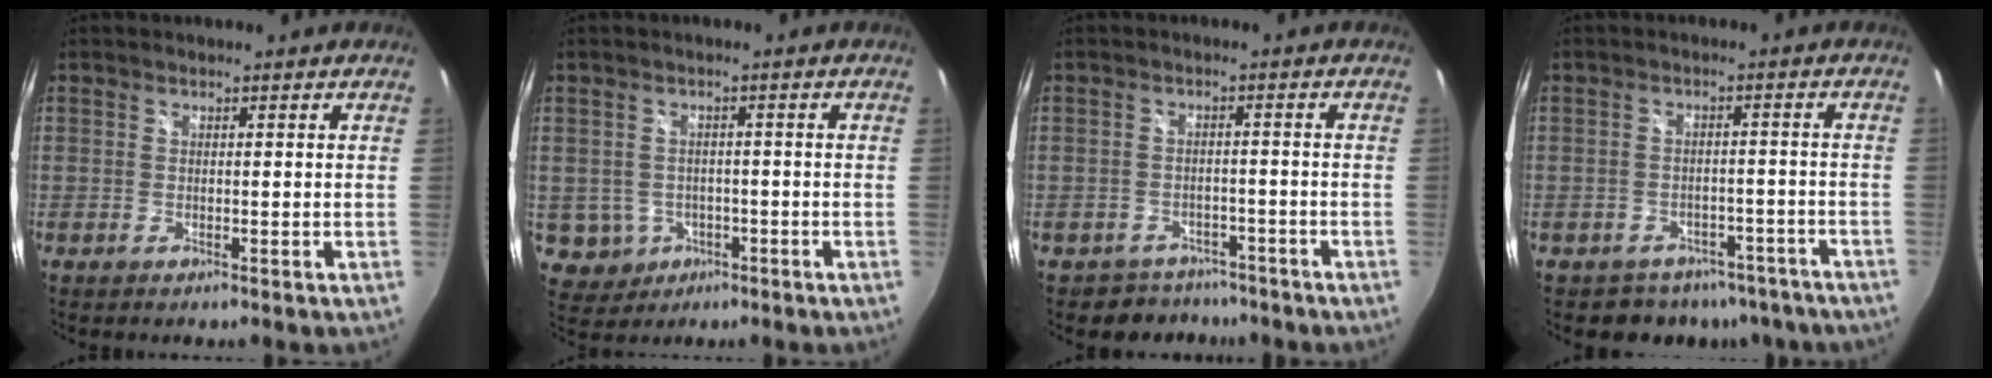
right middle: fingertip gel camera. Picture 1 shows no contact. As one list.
[{"total": 6.1, "force": [-1.8, 5.6, 1.7], "torque": [-0.052, 0.003, -0.010]}, {"total": 5.9, "force": [-4.7, 3.5, 0.2], "torque": [-0.010, 0.018, -0.066]}, {"total": 10.3, "force": [-8.0, 6.0, 2.7], "torque": [-0.054, 0.013, -0.089]}]